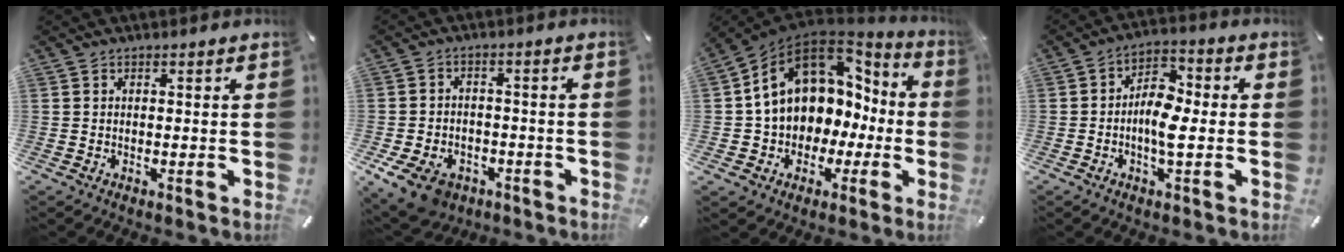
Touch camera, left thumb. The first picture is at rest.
{"total": 9.1, "force": [-5.2, 6.2, 4.3], "torque": [-0.098, 0.030, -0.094]}
{"total": 13.5, "force": [3.6, 10.8, 7.2], "torque": [-0.154, -0.023, 0.066]}
{"total": 8.0, "force": [-2.0, 4.1, 6.6], "torque": [-0.123, 0.012, -0.036]}